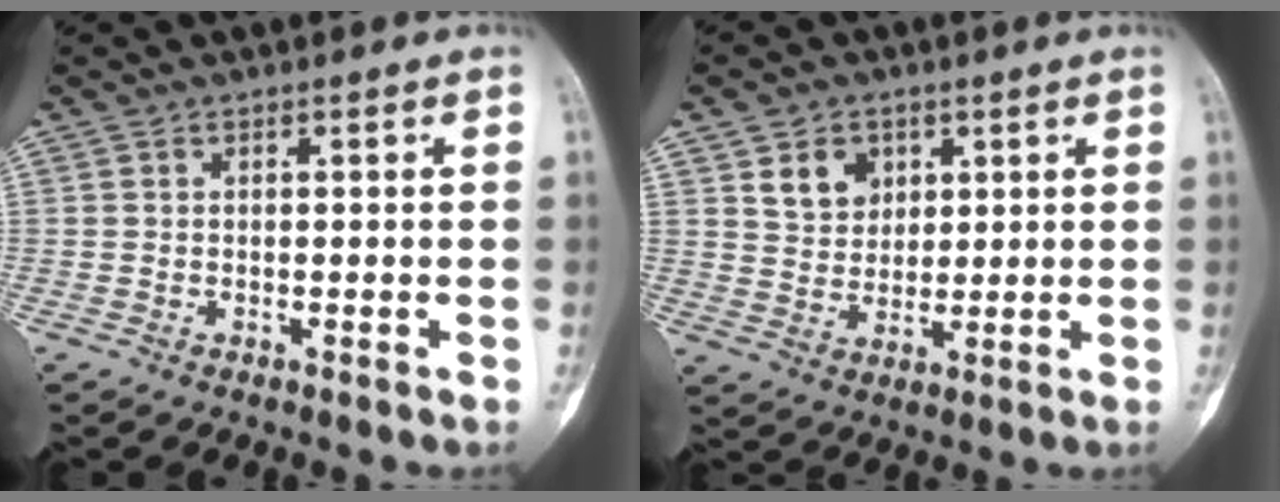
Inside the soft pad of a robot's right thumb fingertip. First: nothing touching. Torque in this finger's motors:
{"motor_torque": [-0.22, 0.27, 0.07, -0.02, 0.01]}